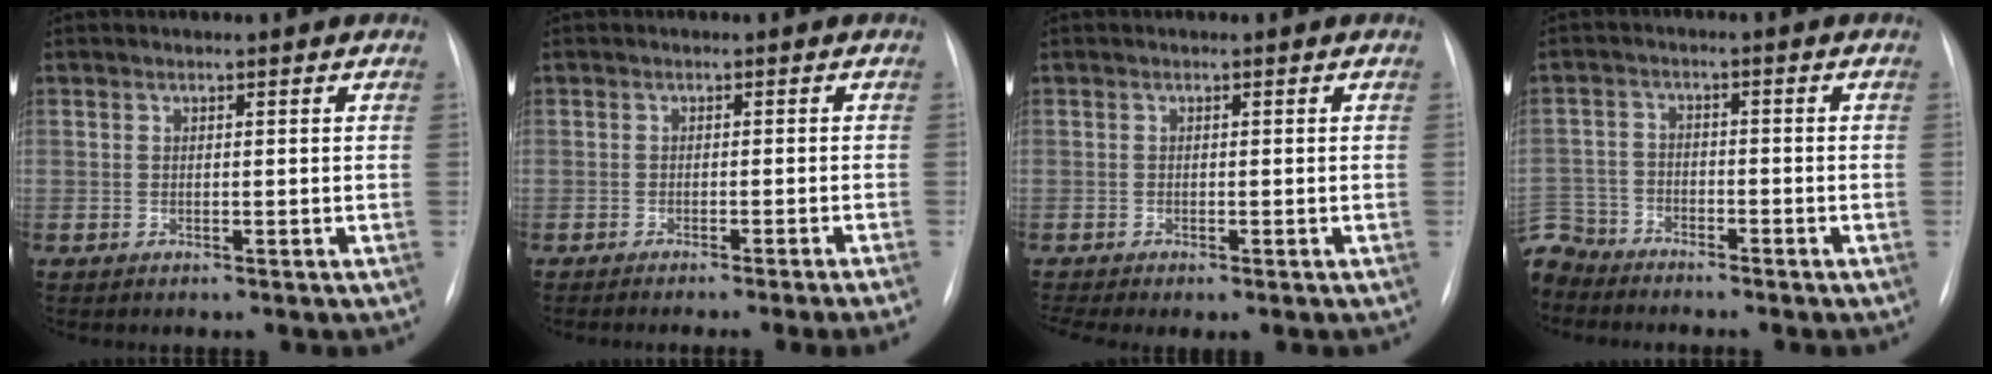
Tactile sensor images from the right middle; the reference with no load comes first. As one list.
[{"total": 6.7, "force": [-5.4, -1.8, 3.5], "torque": [-0.014, -0.005, -0.070]}, {"total": 2.5, "force": [-1.8, 0.6, 1.6], "torque": [-0.025, -0.005, -0.023]}, {"total": 7.5, "force": [-6.9, 3.0, 0.2], "torque": [-0.009, 0.002, -0.134]}]